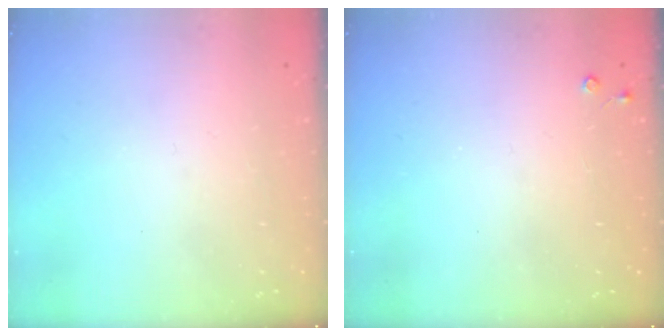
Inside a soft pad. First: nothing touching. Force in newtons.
{"total": 3.2, "press": 3.1, "slide": 0.4}